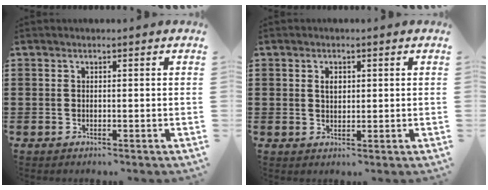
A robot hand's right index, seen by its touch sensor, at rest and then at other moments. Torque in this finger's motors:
{"motor_torque": [0.11, 0.05, 0.06, 0.03]}